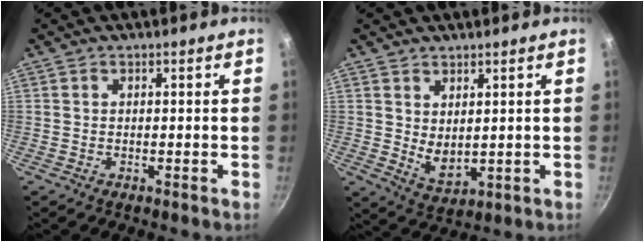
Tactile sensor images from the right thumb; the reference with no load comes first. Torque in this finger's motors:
{"motor_torque": [-0.38, 0.48, -0.26, 0.31, 0.00]}